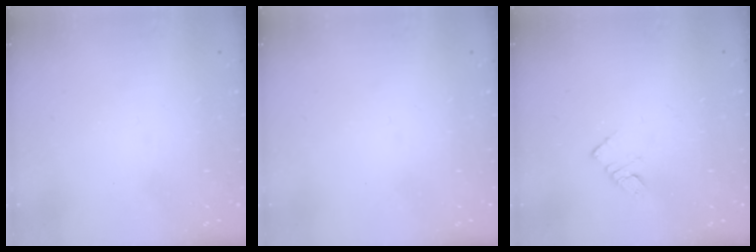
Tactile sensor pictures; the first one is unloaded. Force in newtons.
{"total": 0.0}
{"total": 3.9, "press": 3.8, "slide": 0.4}